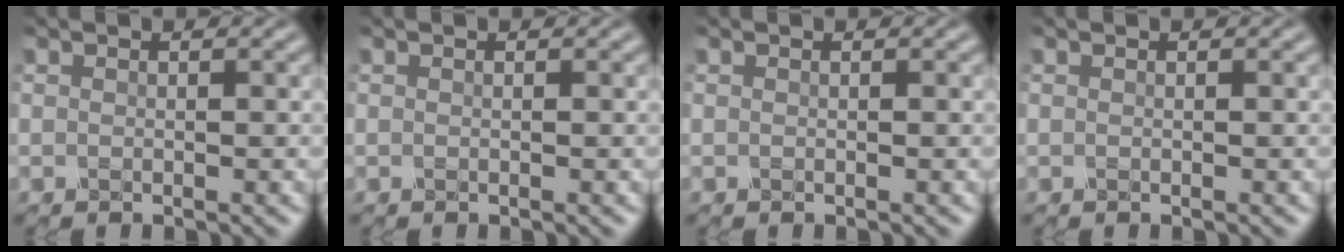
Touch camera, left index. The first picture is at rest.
{"total": 0.0}
{"total": 0.0}
{"total": 0.0}